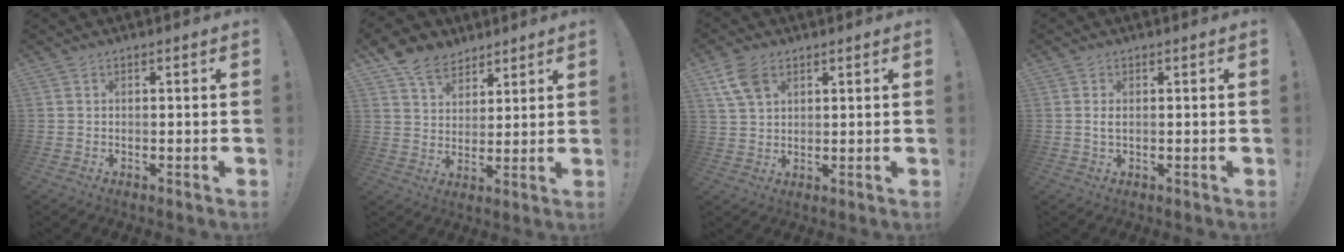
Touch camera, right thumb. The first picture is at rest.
{"total": 9.9, "force": [7.0, 6.5, 2.7], "torque": [-0.050, -0.039, 0.139]}
{"total": 7.7, "force": [3.8, 4.9, 4.5], "torque": [-0.079, -0.004, 0.078]}
{"total": 1.7, "force": [0.3, 0.6, 1.6], "torque": [-0.028, 0.002, 0.003]}